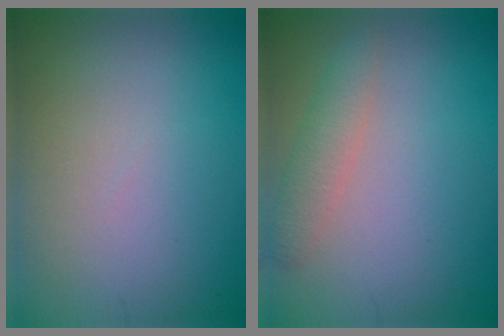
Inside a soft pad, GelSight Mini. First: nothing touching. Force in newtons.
{"total": 2.1, "press": 2.1, "slide": 0.1}